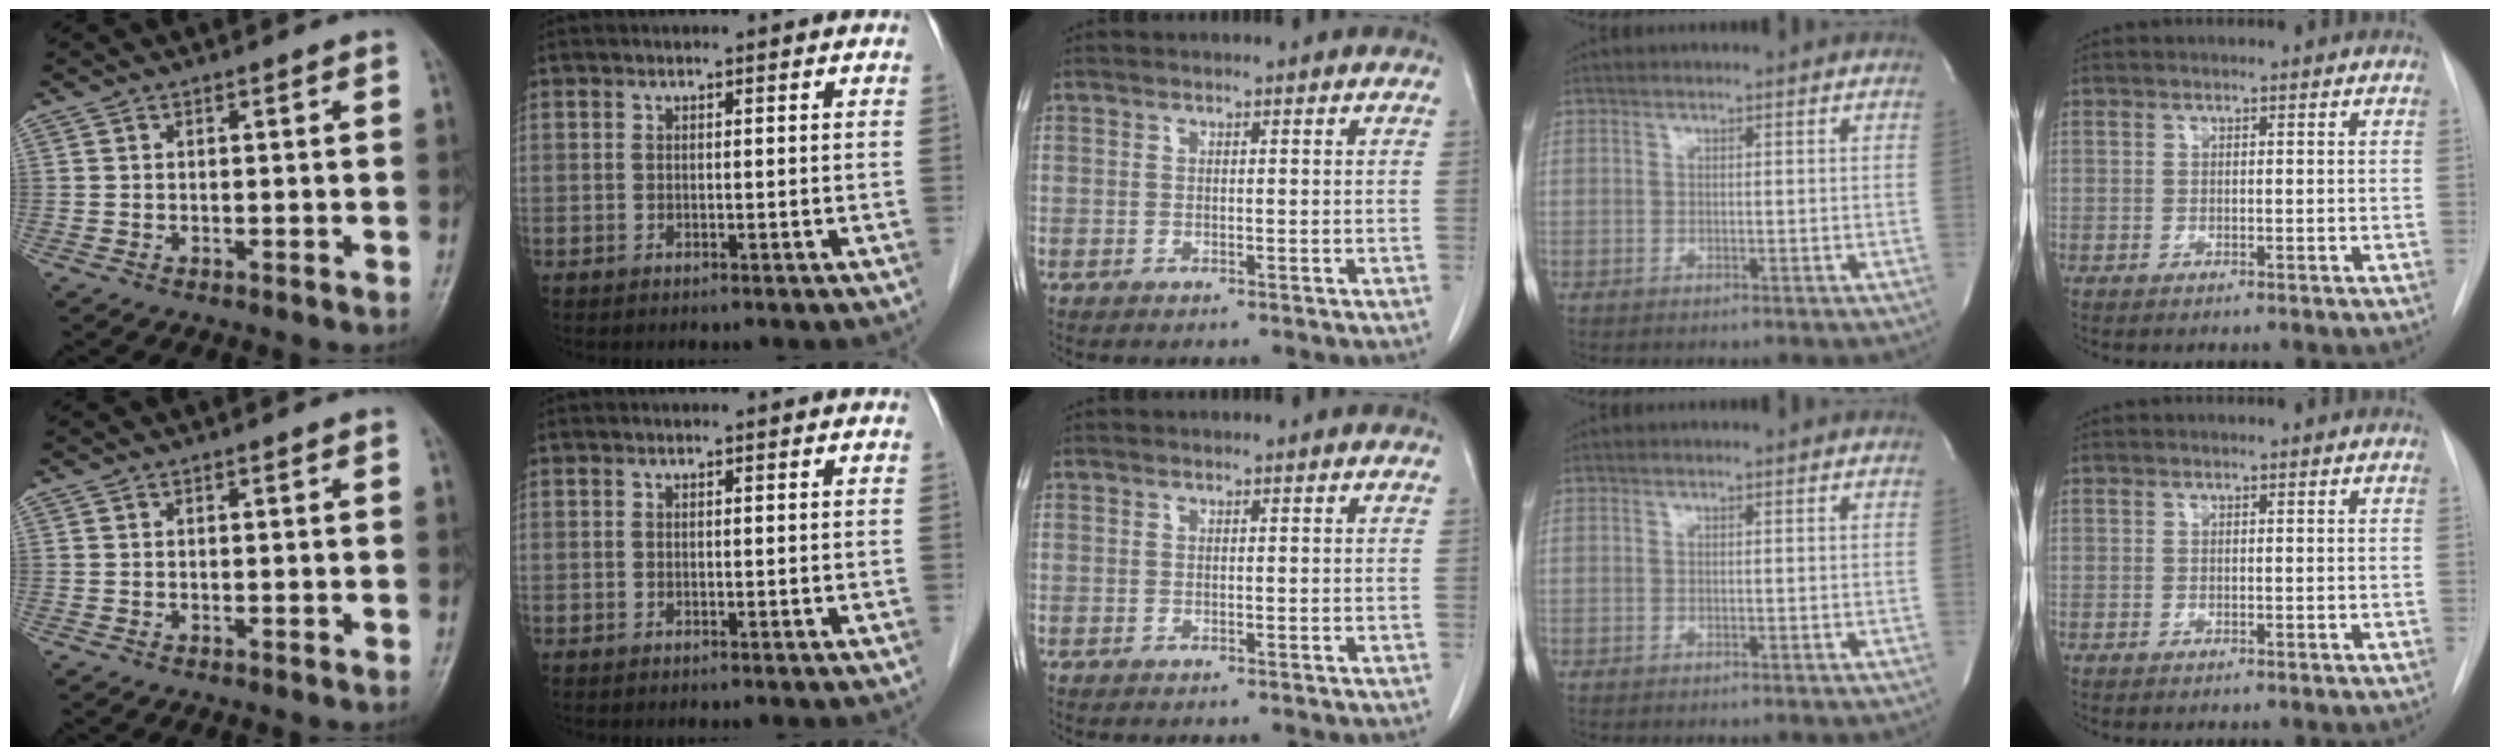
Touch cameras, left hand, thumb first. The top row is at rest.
{}